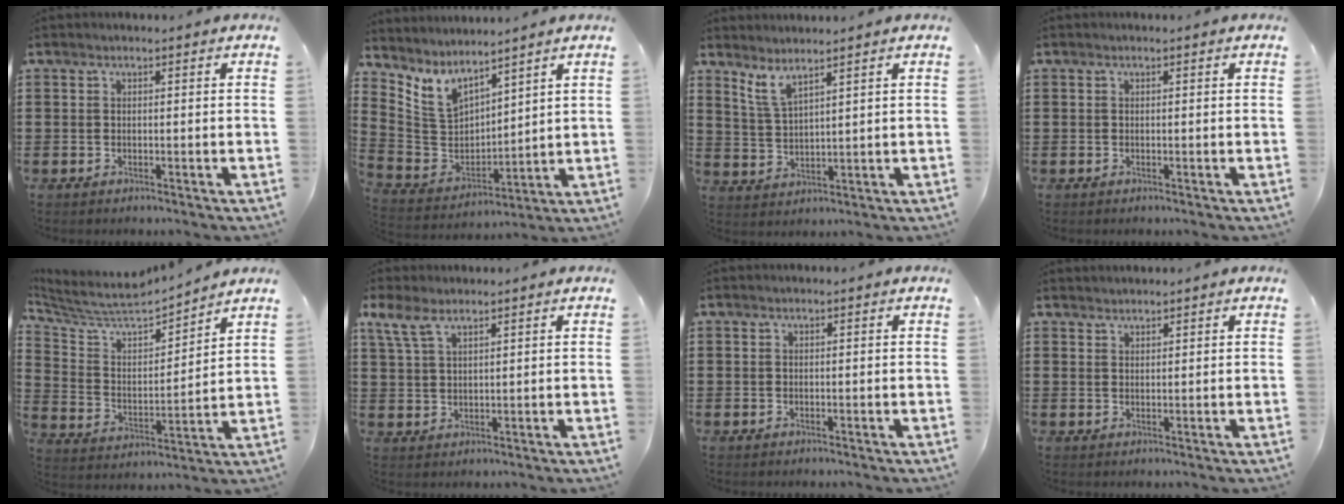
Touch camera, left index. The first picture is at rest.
{"total": 6.6, "force": [5.0, 3.4, 2.7], "torque": [-0.094, -0.032, 0.089]}
{"total": 4.0, "force": [3.2, 0.5, 2.4], "torque": [-0.055, -0.006, 0.058]}
{"total": 0.0}
{"total": 6.9, "force": [6.5, 0.8, 2.0], "torque": [-0.072, -0.053, 0.109]}
{"total": 4.8, "force": [3.0, 1.8, 3.3], "torque": [-0.080, 0.002, 0.053]}
{"total": 0.0}
{"total": 1.2, "force": [1.2, 0.1, -0.1], "torque": [0.000, -0.001, 0.025]}